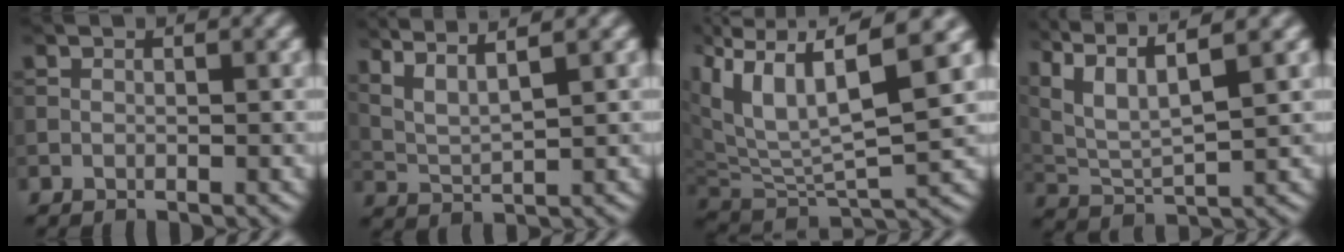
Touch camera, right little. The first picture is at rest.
{"total": 6.0, "force": [4.4, 1.4, 3.8], "torque": [-0.069, 0.025, 0.060]}
{"total": 10.2, "force": [4.3, 3.6, 8.5], "torque": [-0.175, 0.008, 0.081]}
{"total": 9.2, "force": [6.1, 2.9, 6.3], "torque": [-0.144, 0.028, 0.093]}